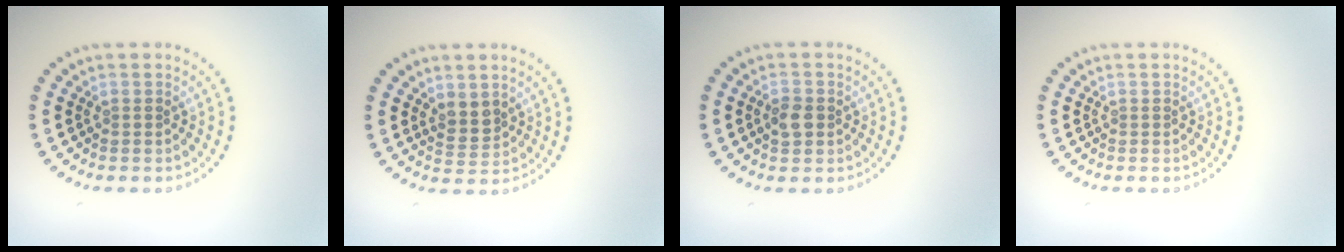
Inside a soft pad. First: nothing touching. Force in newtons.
{"total": 2.1, "press": 1.8, "slide": 1.0}
{"total": 1.8, "press": 1.8, "slide": 0.1}
{"total": 0.0}